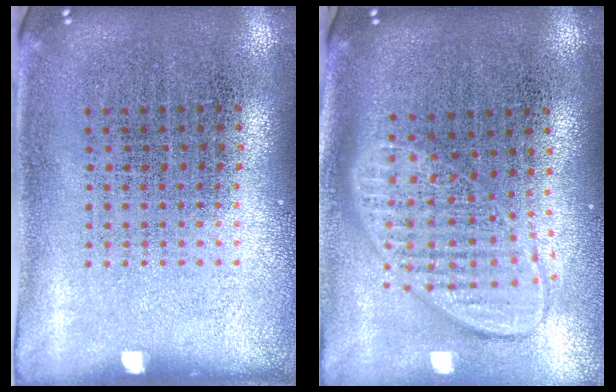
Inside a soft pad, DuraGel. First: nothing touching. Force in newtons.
{"total": 2.0, "press": 1.5, "slide": 1.2}